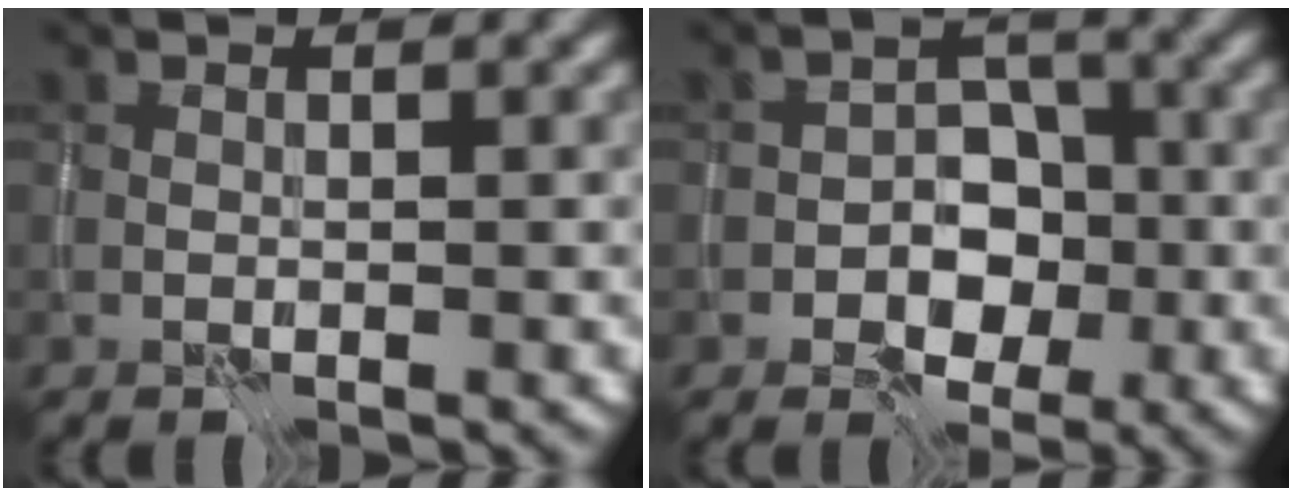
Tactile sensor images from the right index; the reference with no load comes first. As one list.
[{"total": 4.3, "force": [-1.3, 3.2, 2.5], "torque": [-0.002, 0.003, -0.032]}]